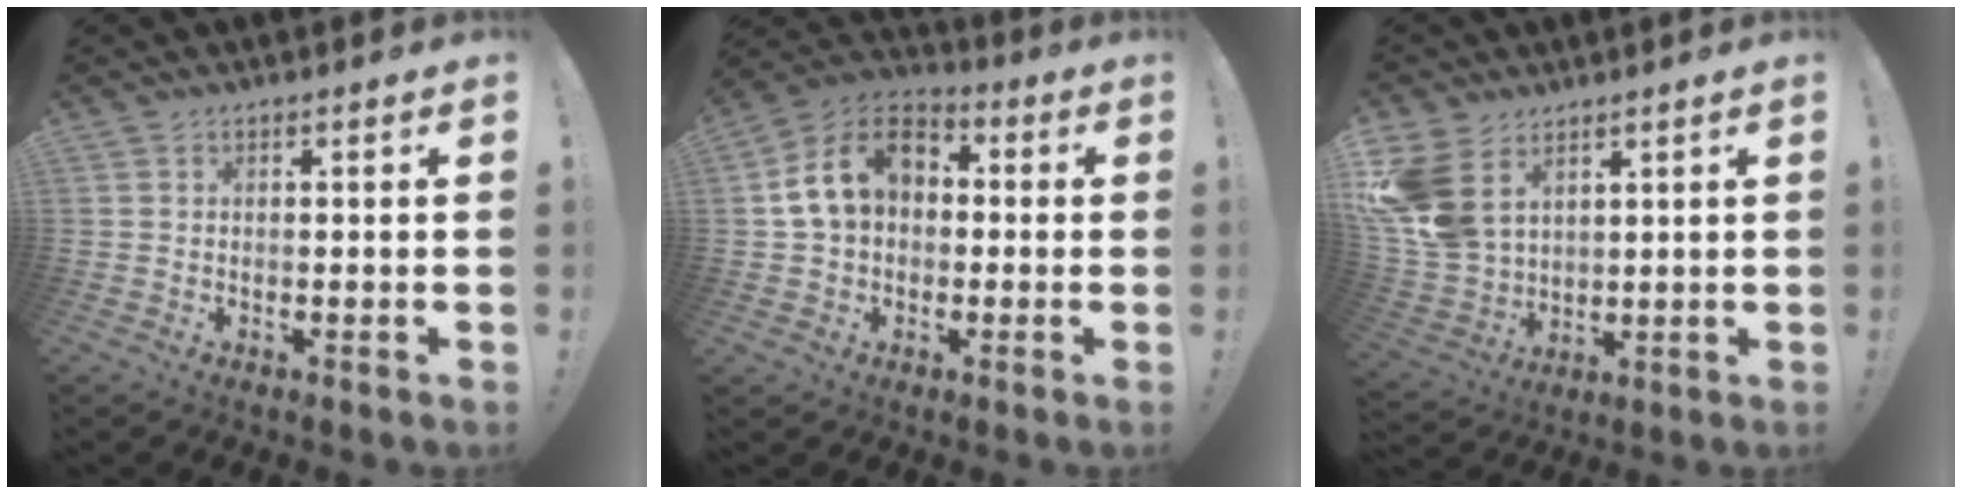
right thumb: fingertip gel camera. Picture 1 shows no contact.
{"total": 14.4, "force": [3.3, 10.5, 9.3], "torque": [-0.151, 0.011, 0.065]}
{"total": 13.8, "force": [5.8, 9.9, 7.7], "torque": [-0.159, -0.028, 0.118]}